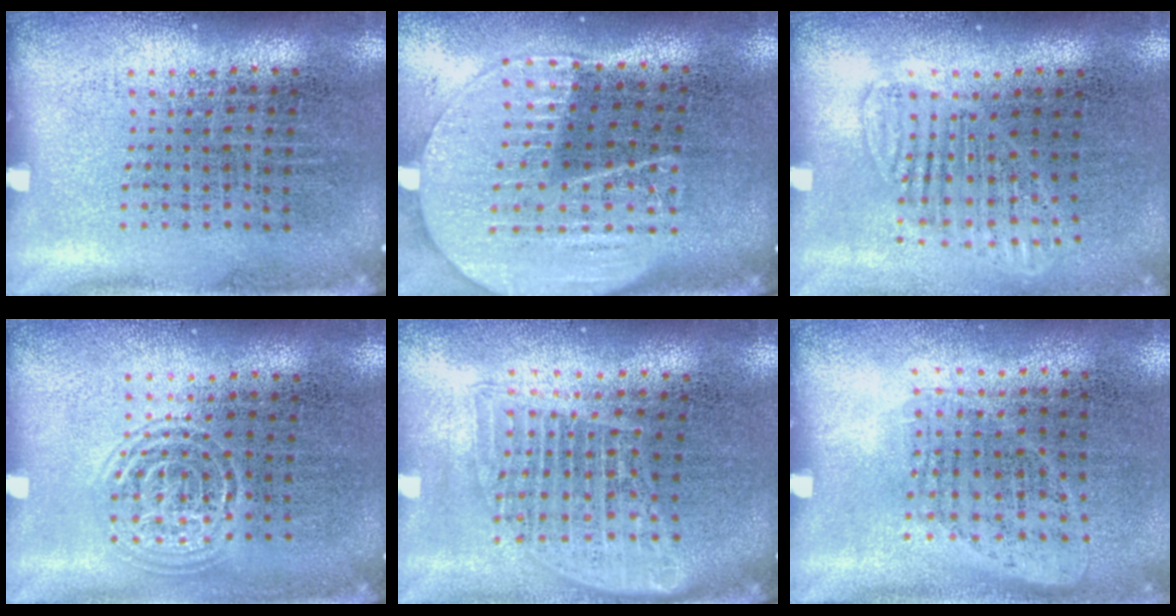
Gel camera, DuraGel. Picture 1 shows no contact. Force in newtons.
{"total": 2.0, "press": 1.8, "slide": 0.9}
{"total": 1.4, "press": 1.3, "slide": 0.6}
{"total": 1.4, "press": 1.3, "slide": 0.3}
{"total": 1.6, "press": 1.4, "slide": 0.7}
{"total": 1.0, "press": 0.9, "slide": 0.5}